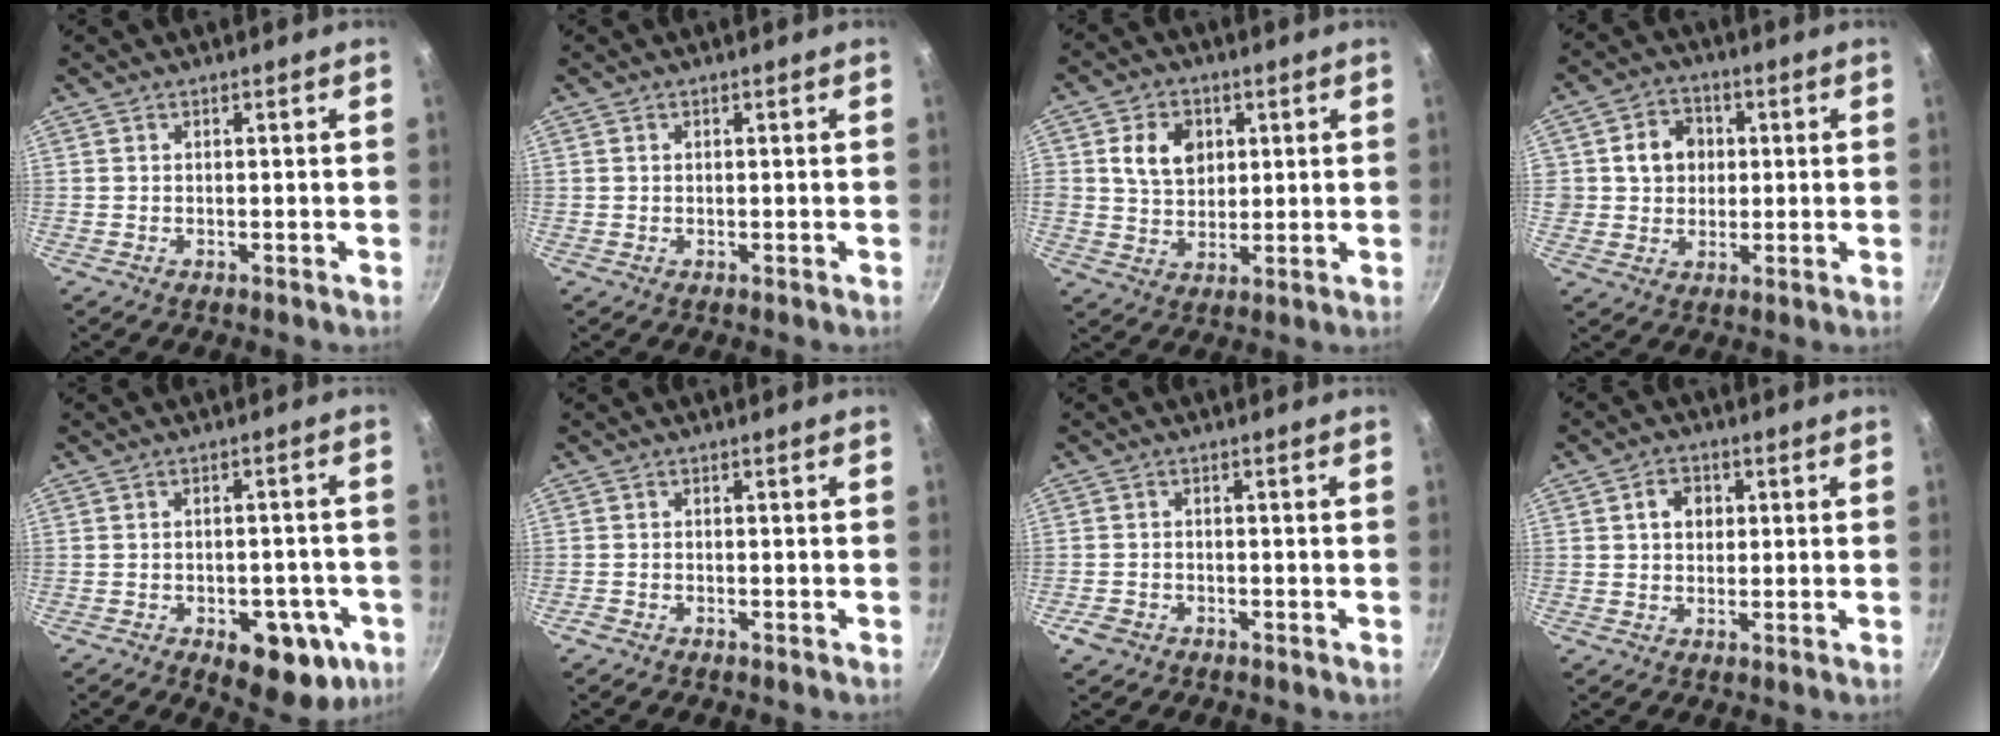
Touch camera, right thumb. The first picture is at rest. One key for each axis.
{"total": 0.5, "fx": 0.2, "fy": 0.5, "fz": 0.1, "tx": 0.001, "ty": 0.004, "tz": 0.002}
{"total": 8.7, "fx": 2.4, "fy": 6.9, "fz": 4.8, "tx": -0.057, "ty": -0.003, "tz": 0.039}
{"total": 8.0, "fx": 1.4, "fy": 7.0, "fz": 3.5, "tx": -0.022, "ty": 0.007, "tz": 0.017}
{"total": 13.4, "fx": -5.3, "fy": 7.3, "fz": 9.9, "tx": -0.083, "ty": 0.012, "tz": -0.061}
{"total": 1.1, "fx": -0.8, "fy": 0.6, "fz": 0.4, "tx": -0.016, "ty": 0.008, "tz": -0.019}
{"total": 3.1, "fx": -1.8, "fy": 2.2, "fz": 1.2, "tx": -0.027, "ty": 0.017, "tz": -0.030}
{"total": 4.5, "fx": 0.9, "fy": 3.6, "fz": 2.5, "tx": -0.020, "ty": 0.007, "tz": 0.010}